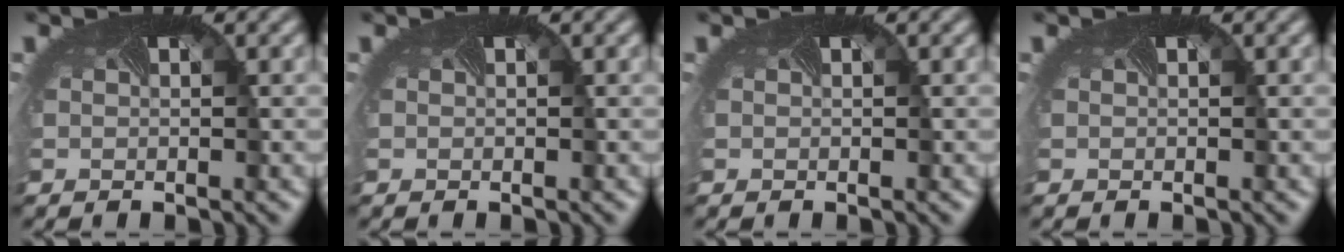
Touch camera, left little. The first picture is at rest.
{"total": 0.0}
{"total": 0.0}
{"total": 0.0}